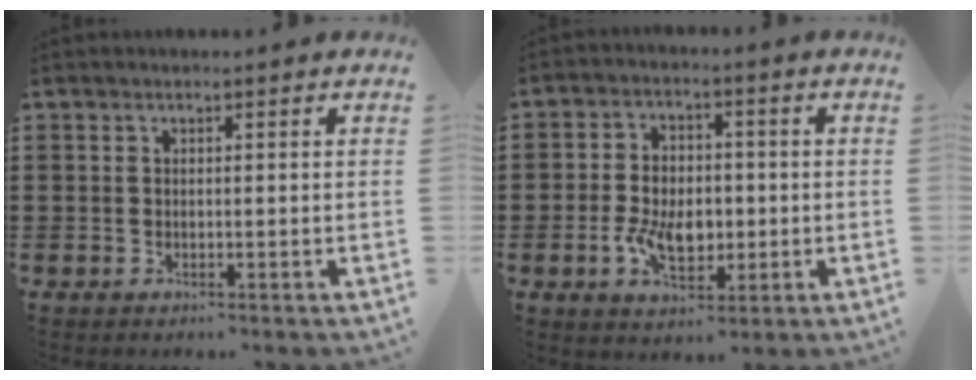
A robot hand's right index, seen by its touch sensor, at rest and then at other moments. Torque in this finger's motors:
{"motor_torque": [2.14, 0.00, 0.58, 0.07]}